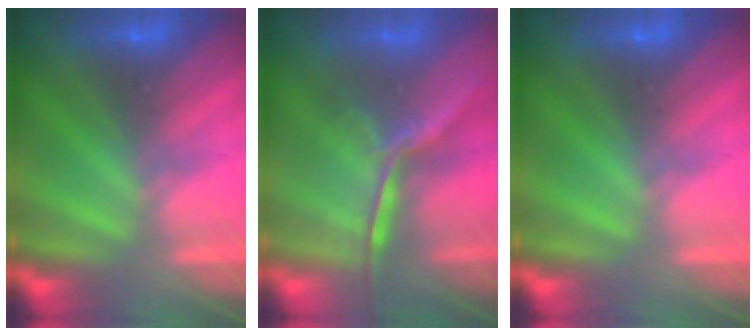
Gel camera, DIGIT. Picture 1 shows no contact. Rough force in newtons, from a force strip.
{"total": 1.6}
{"total": 0.0}